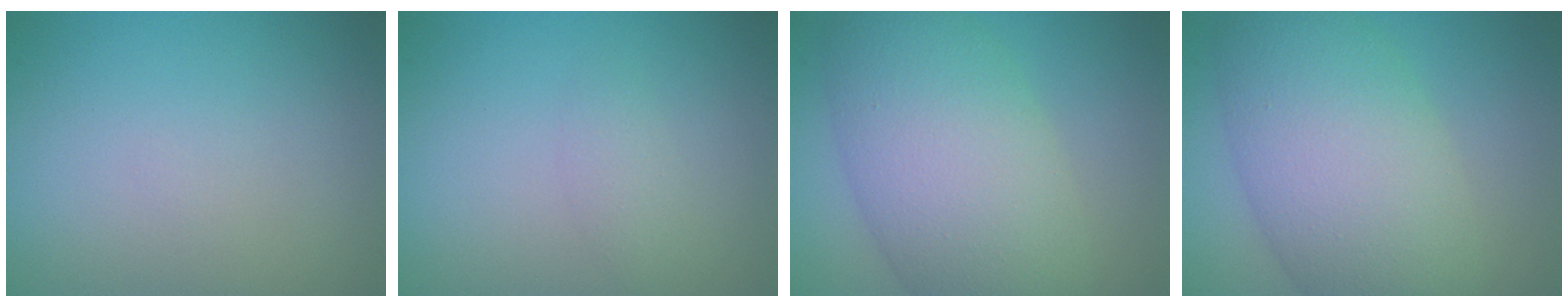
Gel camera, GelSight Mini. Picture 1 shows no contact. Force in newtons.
{"total": 1.1, "press": 1.1, "slide": 0.1}
{"total": 9.6, "press": 9.6, "slide": 0.5}
{"total": 9.6, "press": 9.6, "slide": 0.5}